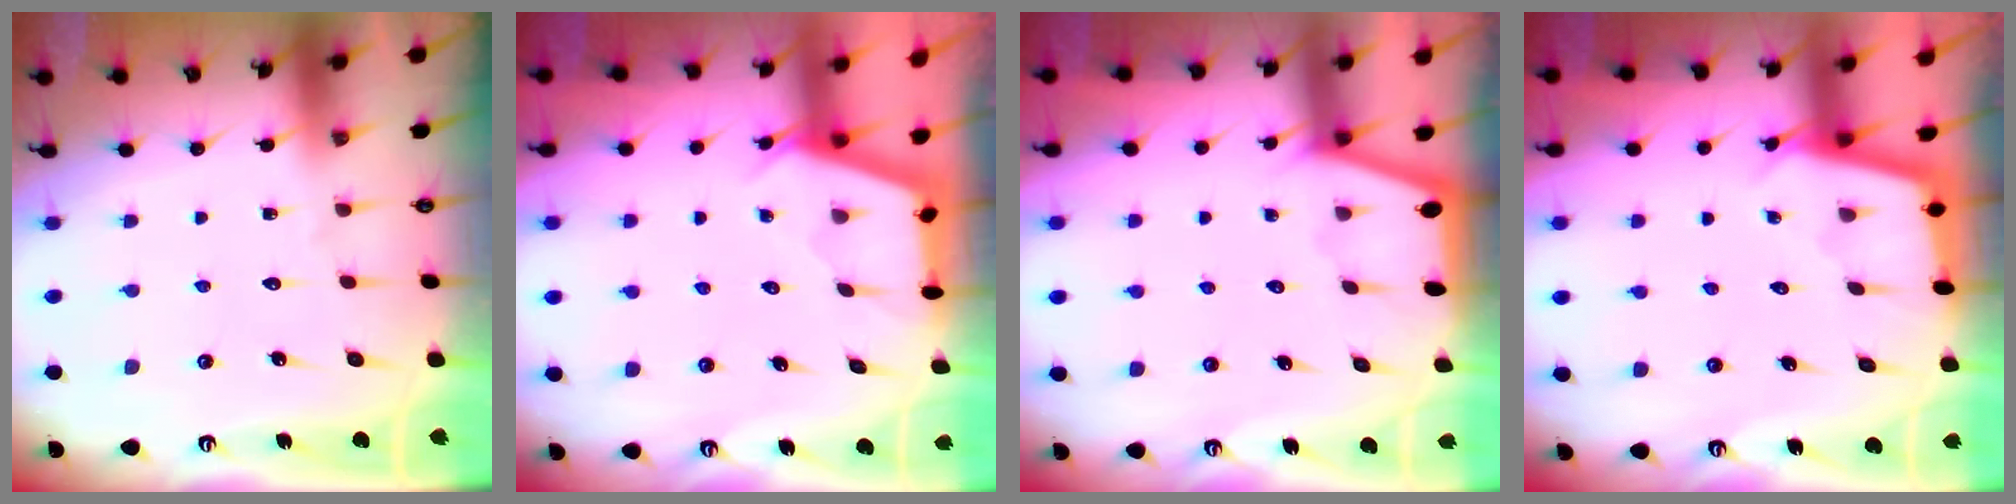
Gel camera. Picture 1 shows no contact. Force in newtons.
{"total": 2.8, "press": 2.7, "slide": 0.3}
{"total": 1.1, "press": 1.0, "slide": 0.2}
{"total": 2.5, "press": 2.5, "slide": 0.2}